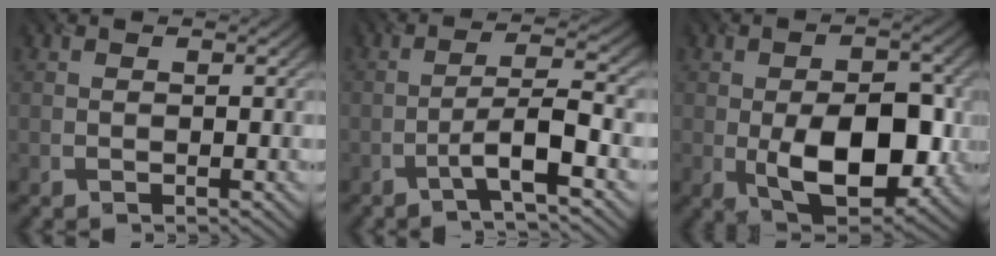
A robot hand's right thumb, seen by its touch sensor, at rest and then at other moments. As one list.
[{"total": 5.3, "force": [-3.0, 0.5, 4.3], "torque": [-0.075, 0.016, -0.066]}, {"total": 11.8, "force": [-2.4, 6.6, 9.5], "torque": [-0.149, -0.018, -0.035]}]